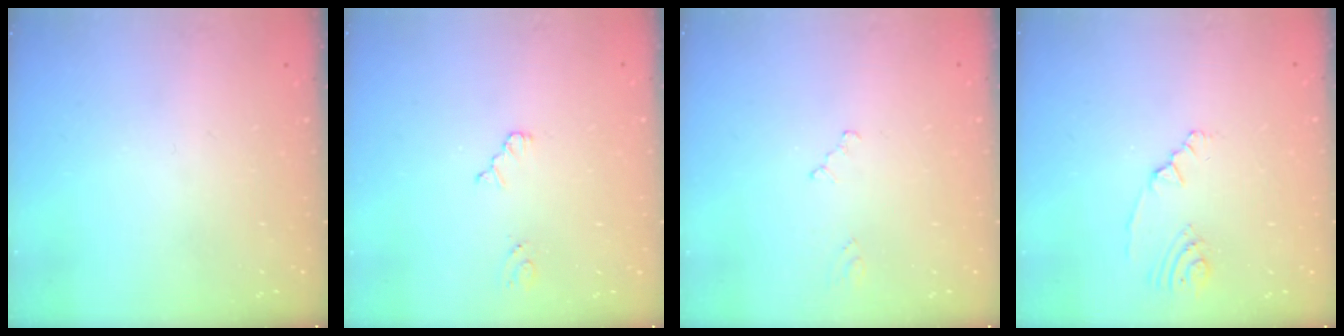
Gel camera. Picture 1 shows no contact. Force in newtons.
{"total": 3.6, "press": 3.5, "slide": 0.5}
{"total": 0.0}
{"total": 2.5, "press": 2.2, "slide": 1.1}